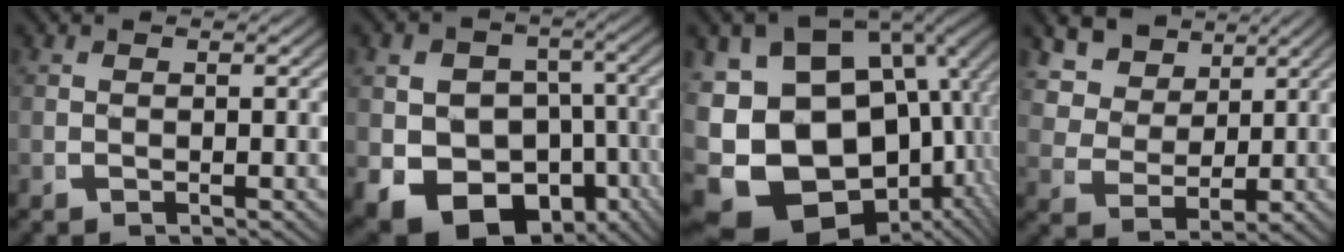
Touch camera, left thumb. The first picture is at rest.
{"total": 15.5, "force": [-6.4, 11.7, 7.8], "torque": [-0.175, -0.099, -0.067]}
{"total": 22.4, "force": [-2.5, 17.6, 13.5], "torque": [-0.296, -0.076, -0.024]}
{"total": 8.3, "force": [3.5, 6.1, 4.5], "torque": [-0.099, -0.019, 0.065]}